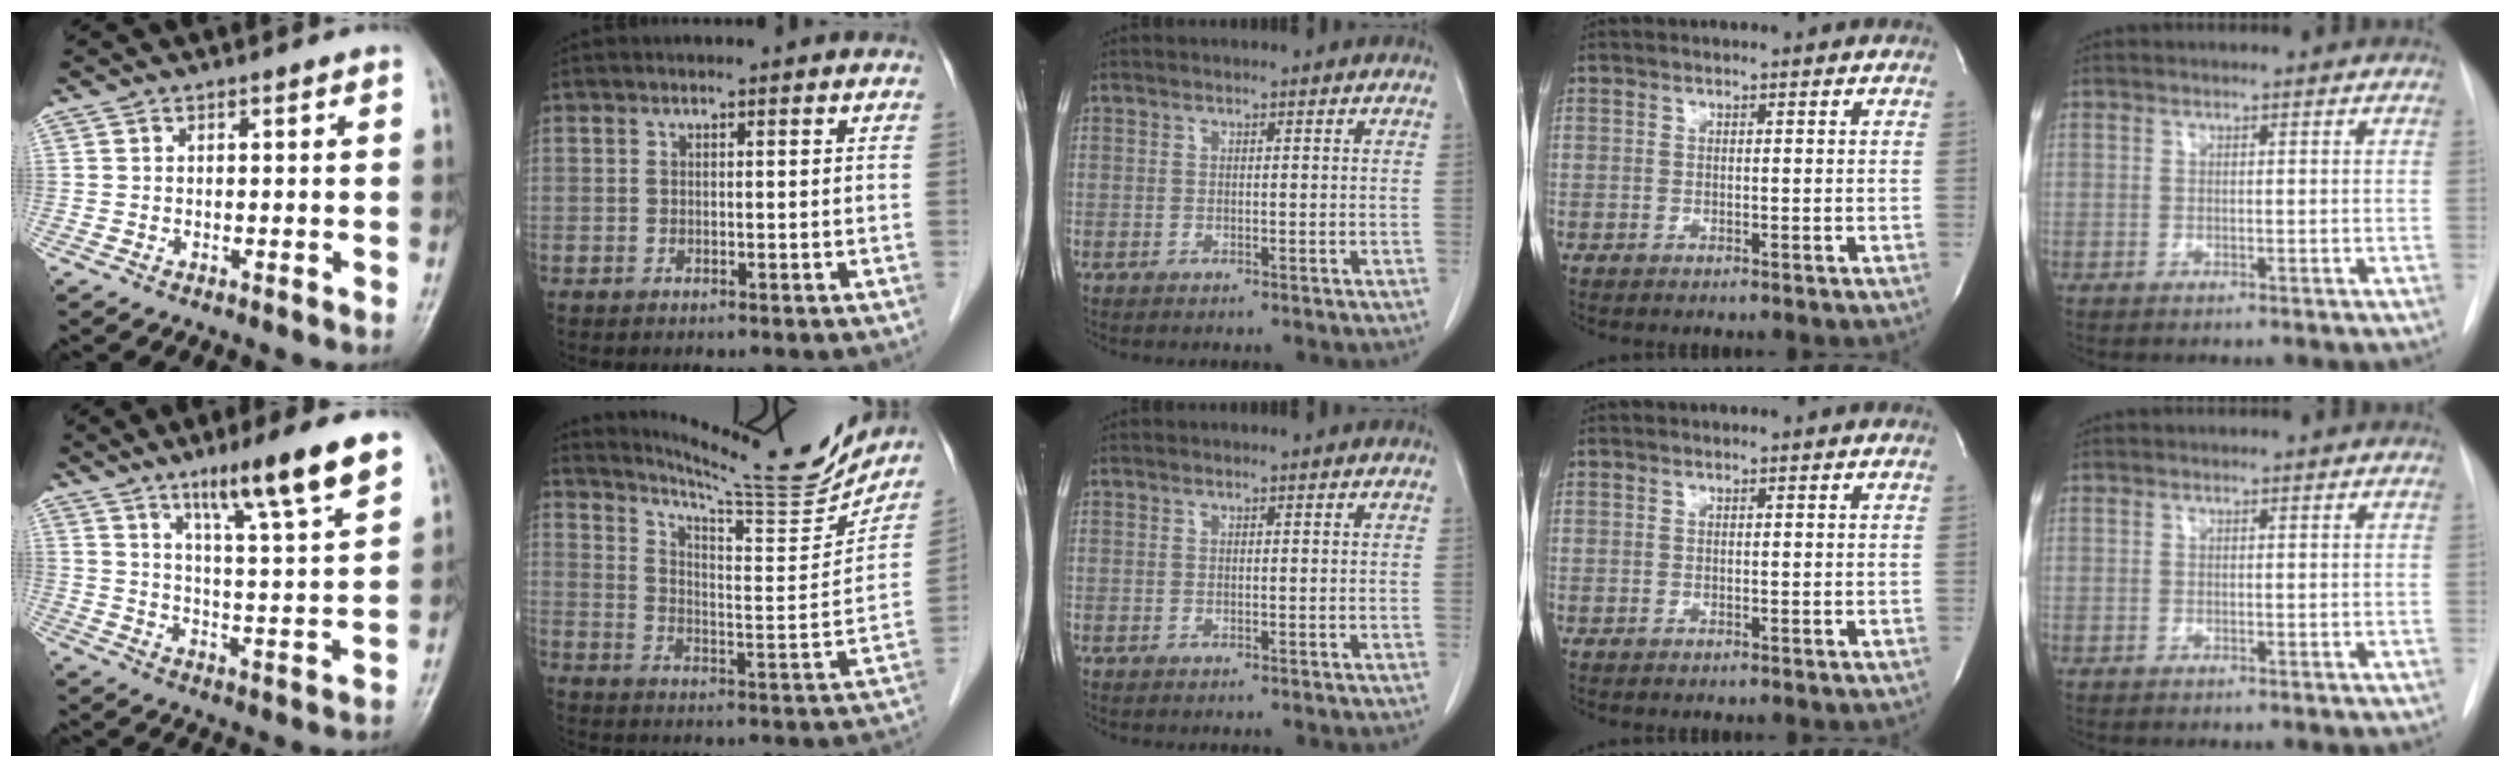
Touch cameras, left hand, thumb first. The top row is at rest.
{"thumb": {"total": 14.5, "force": [9.3, 1.1, 11.0], "torque": [-0.167, -0.047, 0.149]}, "index": {"total": 17.2, "force": [16.5, -0.1, 4.9], "torque": [-0.090, -0.056, 0.236]}}